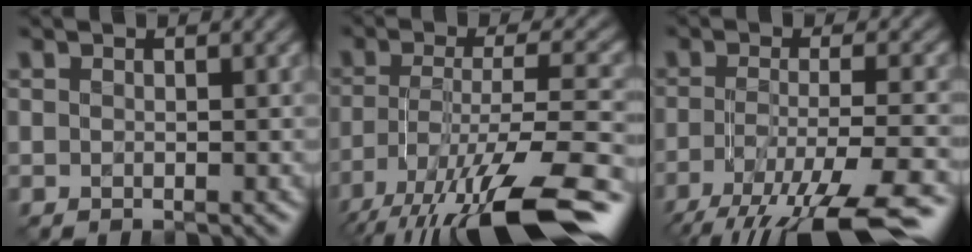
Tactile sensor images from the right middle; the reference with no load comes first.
{"total": 13.8, "force": [-9.2, 3.8, 9.6], "torque": [-0.188, -0.001, -0.144]}
{"total": 11.0, "force": [-7.4, 2.4, 7.7], "torque": [-0.139, -0.009, -0.120]}